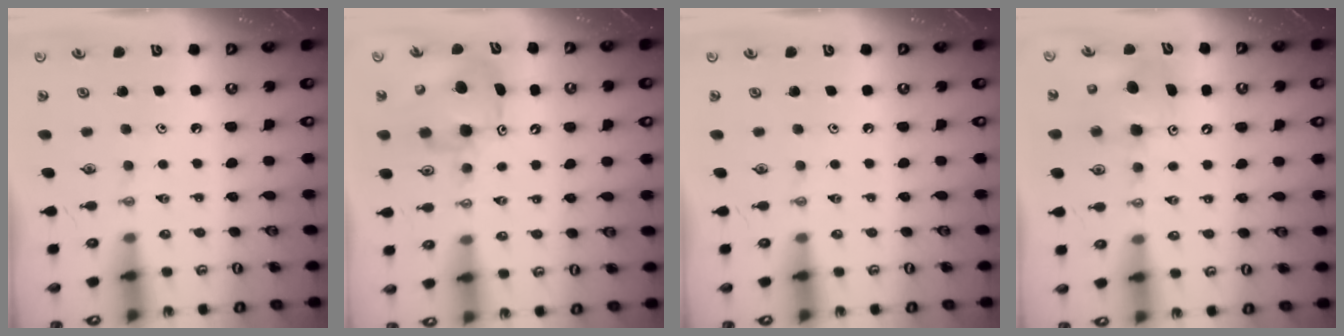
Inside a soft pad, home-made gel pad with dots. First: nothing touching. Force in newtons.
{"total": 8.1, "press": 8.0, "slide": 0.8}
{"total": 0.0}
{"total": 8.0, "press": 7.8, "slide": 1.8}